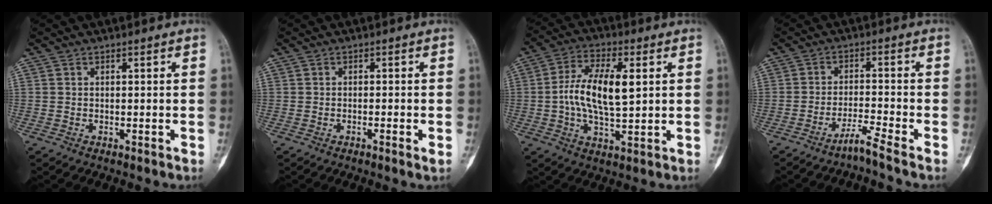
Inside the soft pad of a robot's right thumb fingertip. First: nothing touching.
{"total": 1.4, "force": [-0.6, 0.1, 1.3], "torque": [-0.026, -0.004, -0.012]}
{"total": 12.3, "force": [1.4, 5.4, 10.9], "torque": [-0.204, 0.004, 0.024]}
{"total": 3.6, "force": [-3.1, -1.0, 1.6], "torque": [-0.042, 0.010, -0.063]}